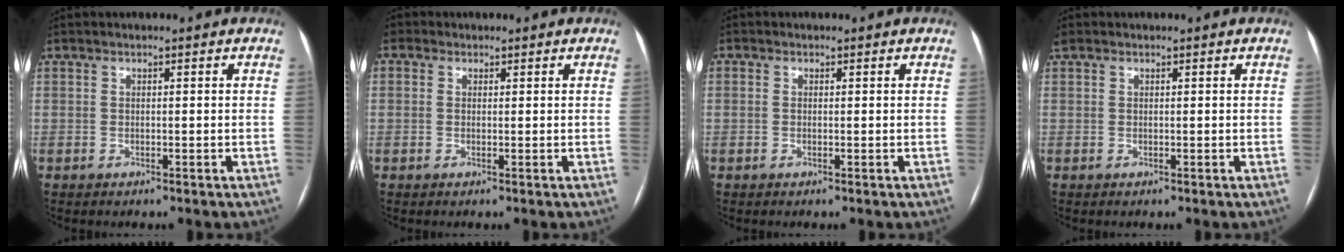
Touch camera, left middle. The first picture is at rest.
{"total": 1.8, "force": [-1.7, 0.3, -0.6], "torque": [0.000, 0.012, -0.017]}
{"total": 2.5, "force": [-2.2, -0.6, -1.0], "torque": [0.009, 0.001, -0.027]}
{"total": 0.5, "force": [0.4, 0.3, 0.1], "torque": [-0.014, 0.017, 0.013]}